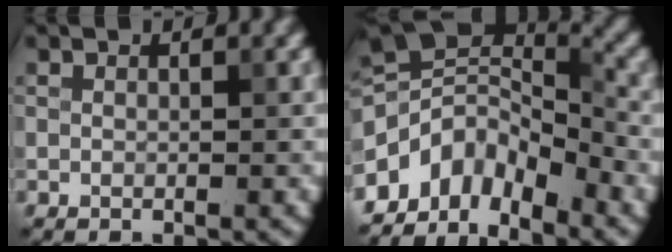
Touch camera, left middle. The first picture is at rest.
{"total": 6.6, "force": [-4.2, 3.2, 3.9], "torque": [-0.050, 0.007, -0.086]}